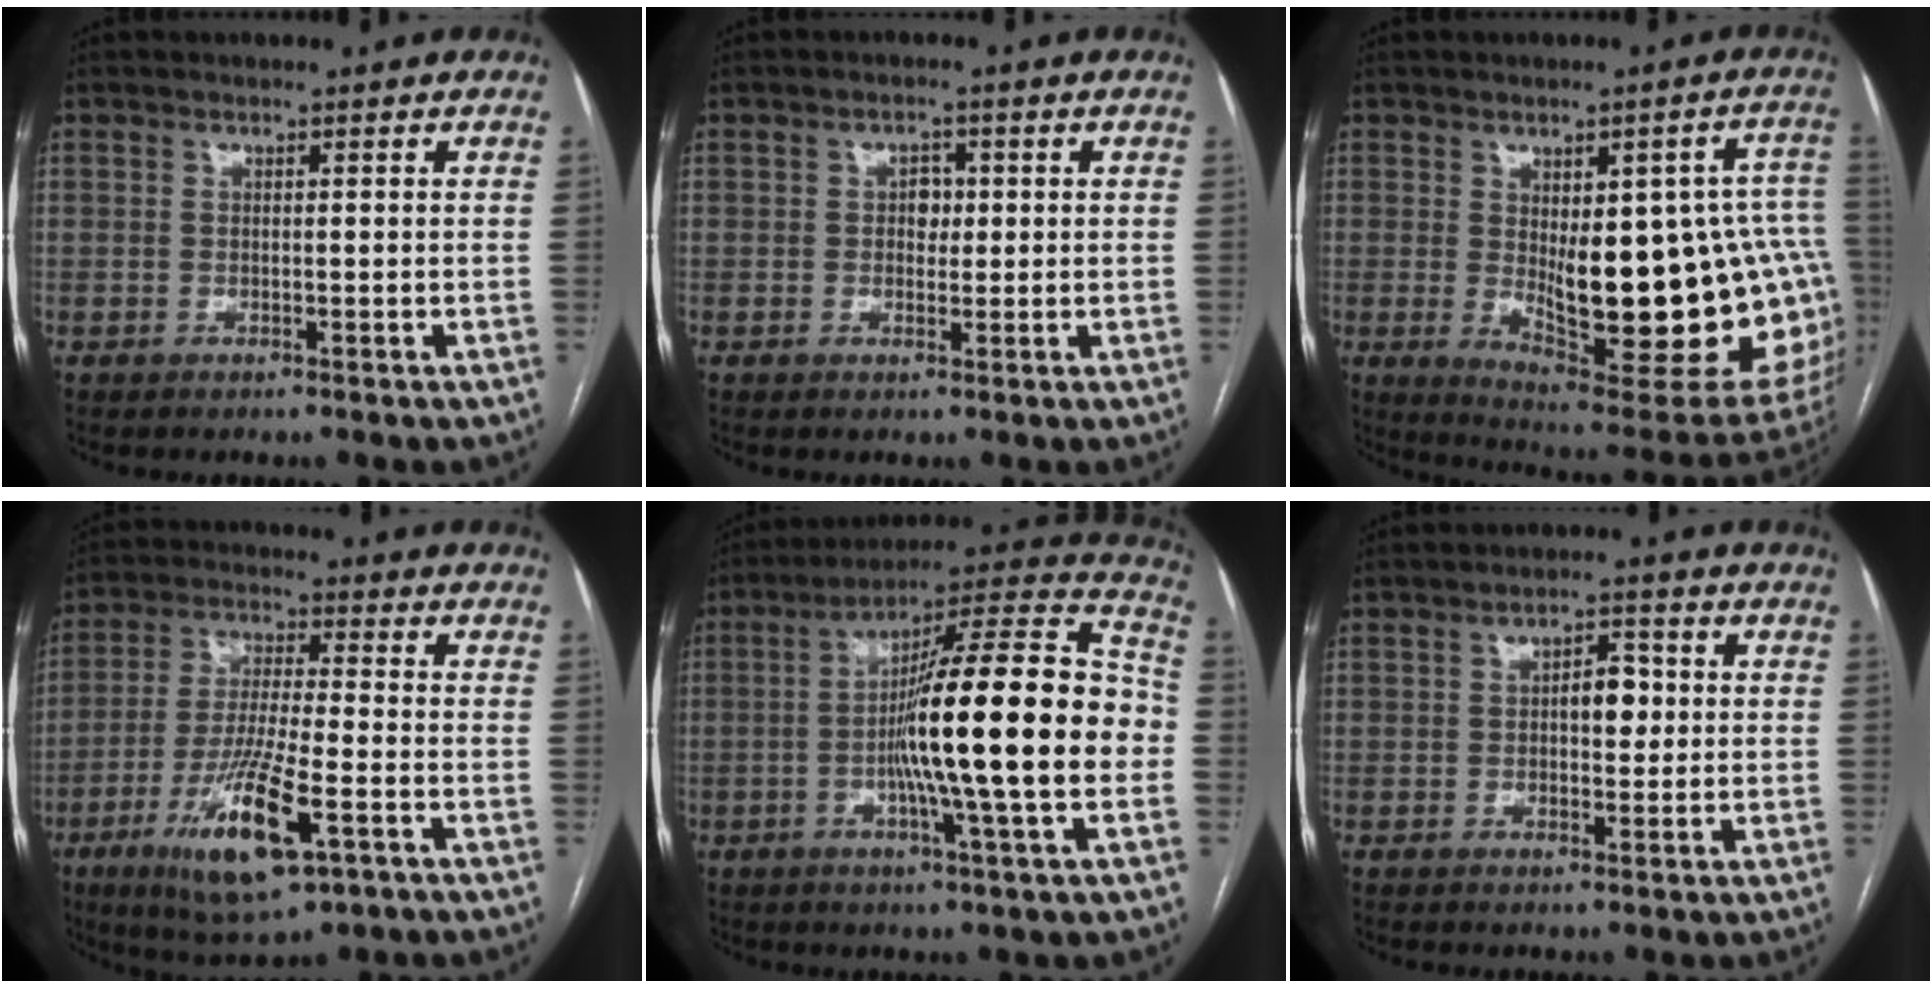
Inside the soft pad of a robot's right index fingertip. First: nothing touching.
{"total": 2.3, "force": [0.2, 1.6, 1.6], "torque": [-0.021, 0.004, 0.004]}
{"total": 25.0, "force": [-1.7, 7.7, 23.8], "torque": [-0.232, 0.007, 0.006]}
{"total": 14.3, "force": [-6.3, 2.3, 12.7], "torque": [-0.248, -0.026, -0.107]}
{"total": 22.6, "force": [-2.9, 0.3, 22.4], "torque": [-0.318, 0.017, -0.056]}
{"total": 4.3, "force": [0.3, 2.1, 3.8], "torque": [-0.057, 0.011, 0.006]}